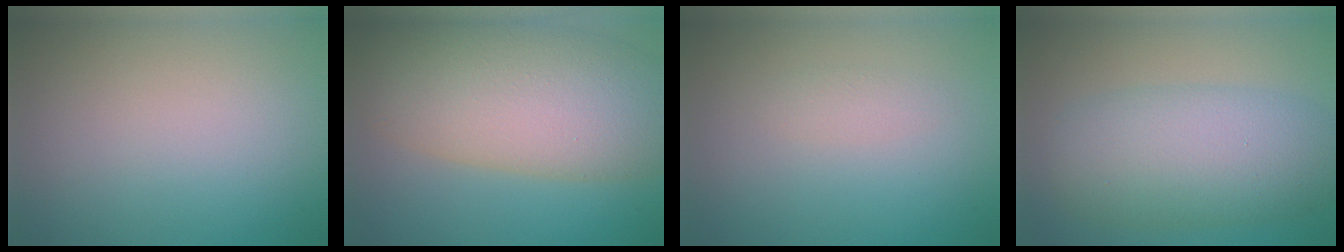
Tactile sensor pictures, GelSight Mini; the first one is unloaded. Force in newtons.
{"total": 12.3, "press": 12.2, "slide": 0.6}
{"total": 1.0, "press": 1.0, "slide": 0.0}
{"total": 8.0, "press": 8.0, "slide": 0.1}